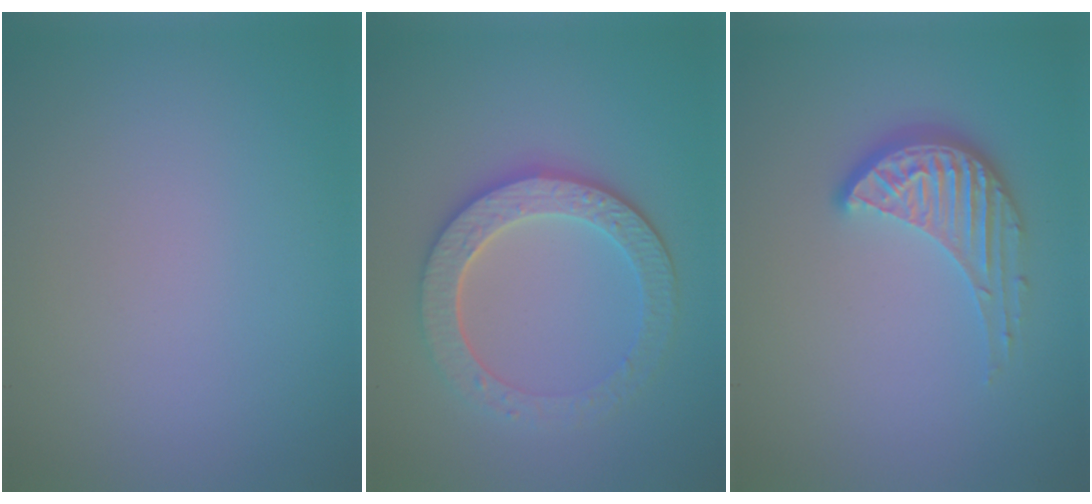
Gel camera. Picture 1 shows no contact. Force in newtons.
{"total": 4.6, "press": 4.1, "slide": 2.1}
{"total": 4.1, "press": 3.0, "slide": 2.7}